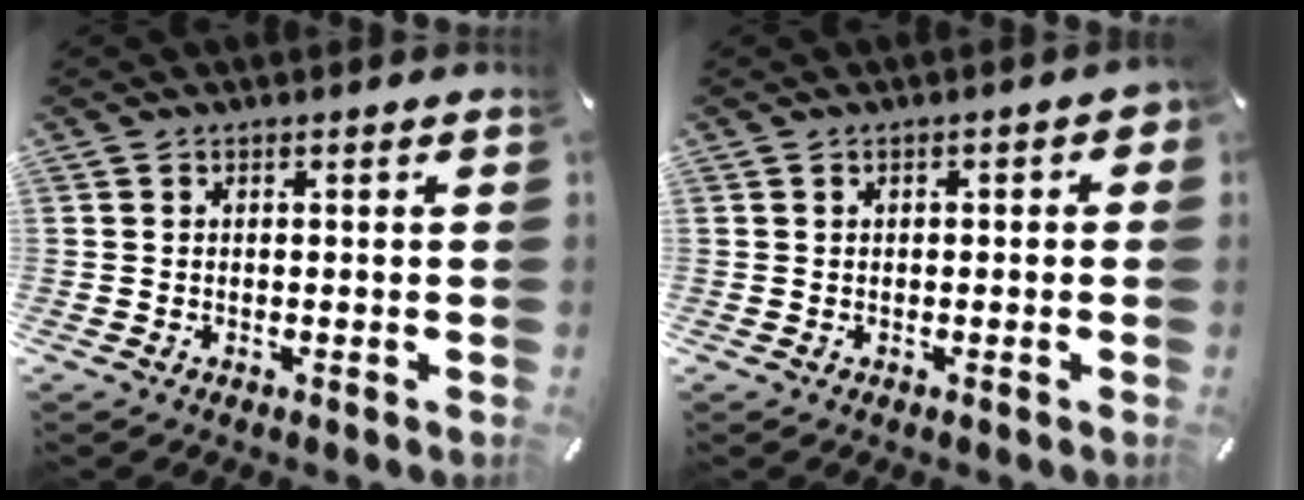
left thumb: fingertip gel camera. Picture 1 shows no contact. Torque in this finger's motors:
{"motor_torque": [-0.13, -0.20, 0.19, 0.18, -0.05]}